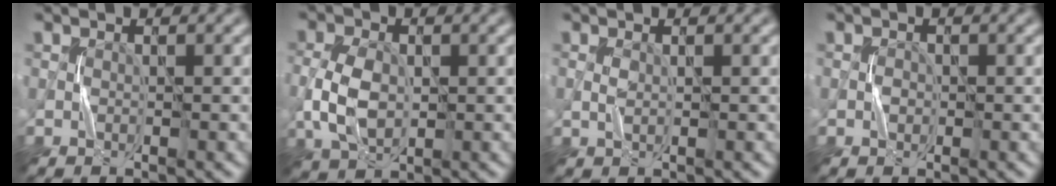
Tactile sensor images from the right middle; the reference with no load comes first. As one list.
[{"total": 4.6, "force": [-0.3, 3.2, 3.3], "torque": [-0.082, -0.001, -0.004]}, {"total": 0.7, "force": [0.2, 0.3, 0.6], "torque": [-0.015, 0.002, 0.005]}, {"total": 0.5, "force": [-0.1, 0.5, 0.2], "torque": [0.004, 0.004, -0.004]}]